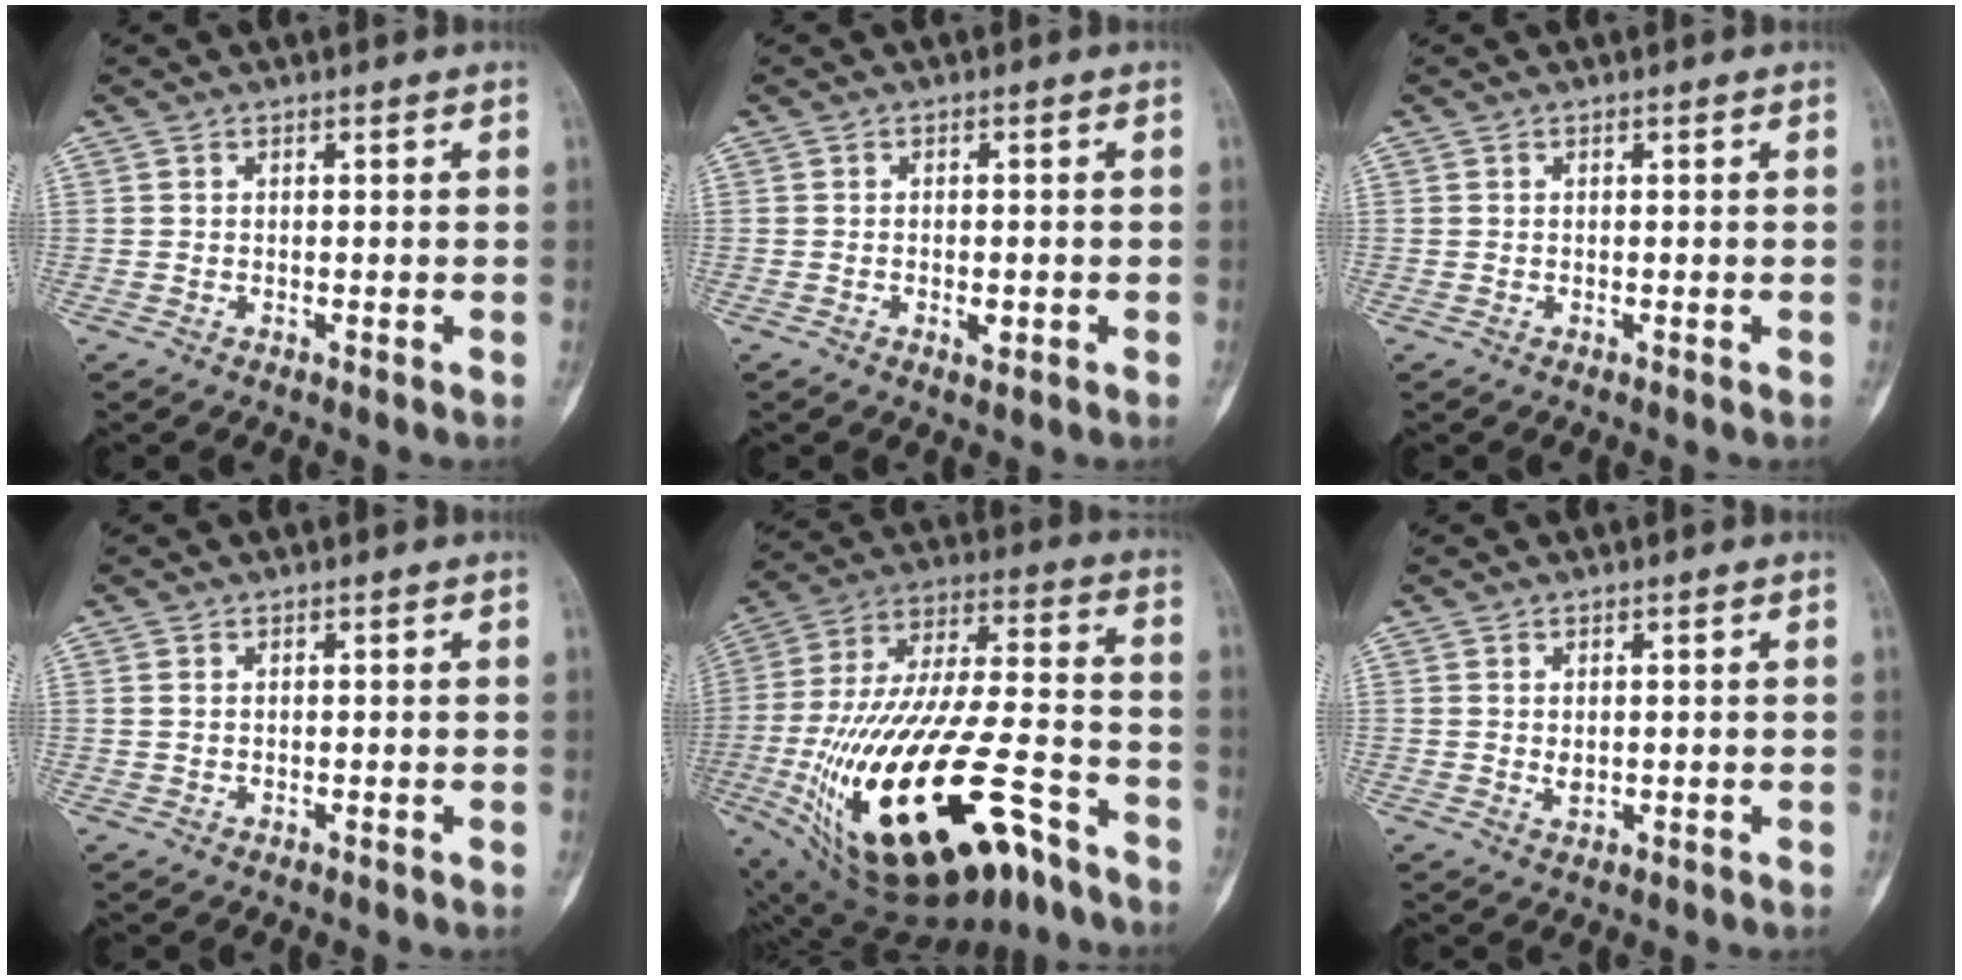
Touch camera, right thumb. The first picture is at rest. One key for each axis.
{"total": 2.0, "fx": -0.7, "fy": 1.0, "fz": 1.5, "tx": -0.025, "ty": 0.001, "tz": -0.009}
{"total": 0.0}
{"total": 0.9, "fx": 0.2, "fy": 0.6, "fz": 0.6, "tx": -0.011, "ty": 0.000, "tz": 0.004}
{"total": 33.7, "fx": -15.7, "fy": 13.6, "fz": 26.5, "tx": -0.513, "ty": 0.047, "tz": -0.250}
{"total": 1.7, "fx": 0.1, "fy": 1.2, "fz": 1.3, "tx": -0.015, "ty": -0.002, "tz": 0.005}